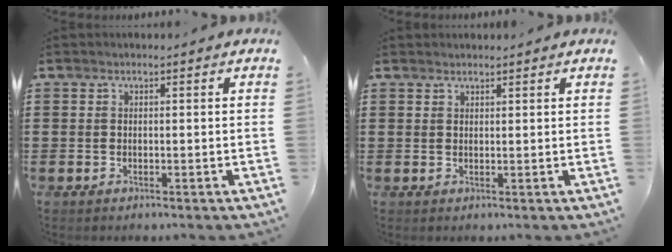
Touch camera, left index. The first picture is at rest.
{"total": 1.0, "force": [1.0, 0.2, 0.1], "torque": [-0.005, 0.000, 0.020]}